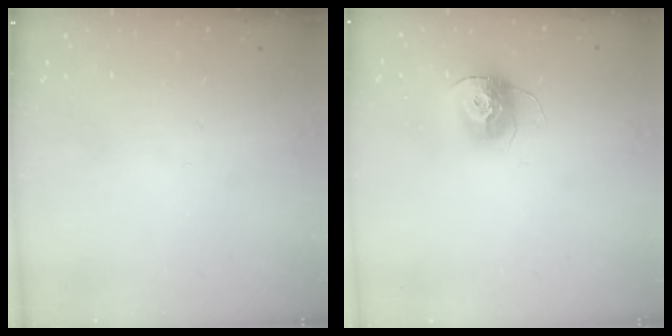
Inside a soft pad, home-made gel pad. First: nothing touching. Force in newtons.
{"total": 12.3, "press": 12.3, "slide": 1.0}